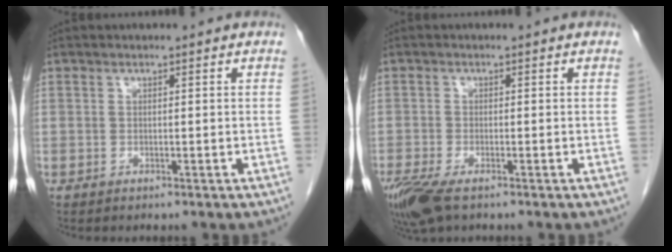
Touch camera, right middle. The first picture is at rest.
{"total": 6.3, "force": [-4.1, 2.0, 4.3], "torque": [-0.087, -0.017, -0.075]}